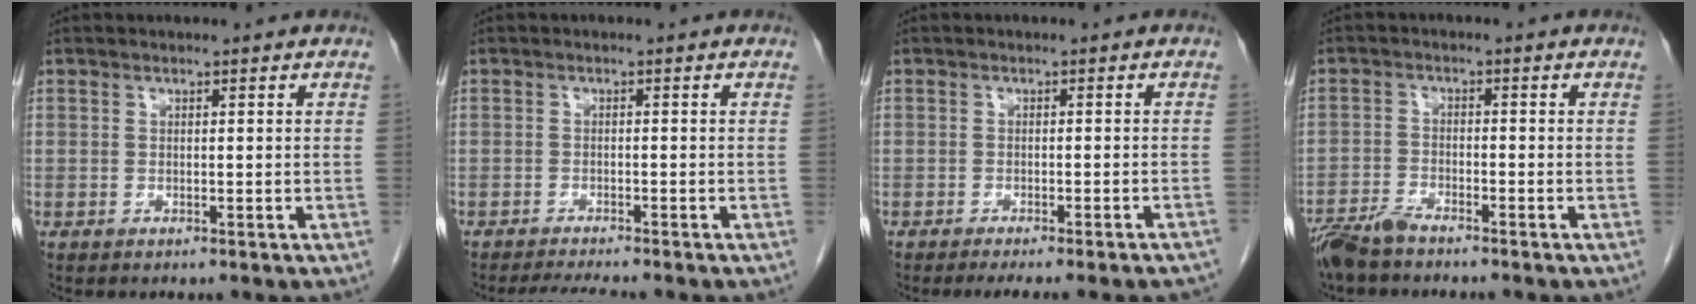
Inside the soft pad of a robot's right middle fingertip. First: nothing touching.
{"total": 4.1, "force": [-3.7, -0.3, 1.7], "torque": [-0.032, -0.016, -0.059]}
{"total": 11.7, "force": [-10.7, 0.8, 4.8], "torque": [-0.047, -0.008, -0.119]}
{"total": 4.7, "force": [-4.1, 0.8, 2.1], "torque": [-0.041, -0.011, -0.081]}